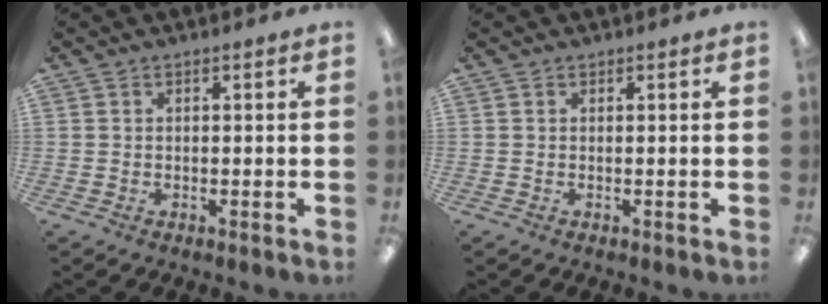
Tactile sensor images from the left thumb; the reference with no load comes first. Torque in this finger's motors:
{"motor_torque": [-0.51, 0.15, -0.57, 0.17, 0.00]}